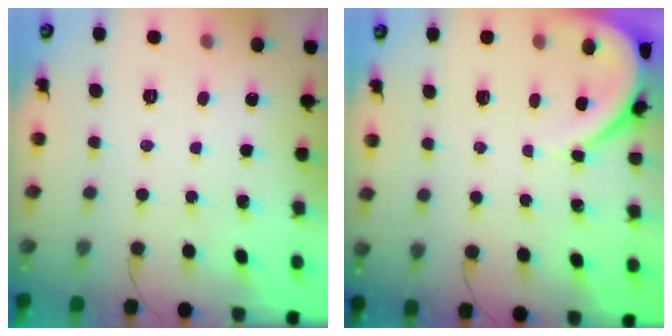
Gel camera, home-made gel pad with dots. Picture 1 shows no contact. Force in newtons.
{"total": 3.5, "press": 3.5, "slide": 0.4}